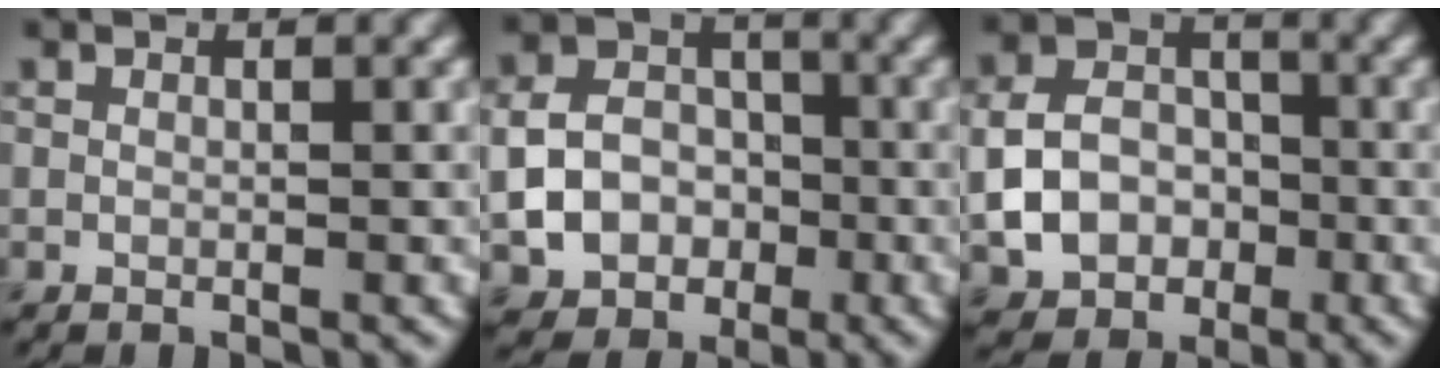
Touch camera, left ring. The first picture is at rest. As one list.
[{"total": 5.8, "force": [-1.2, 4.9, 2.9], "torque": [-0.052, -0.005, -0.021]}, {"total": 5.8, "force": [-1.3, 4.7, 3.0], "torque": [-0.056, -0.001, -0.023]}]